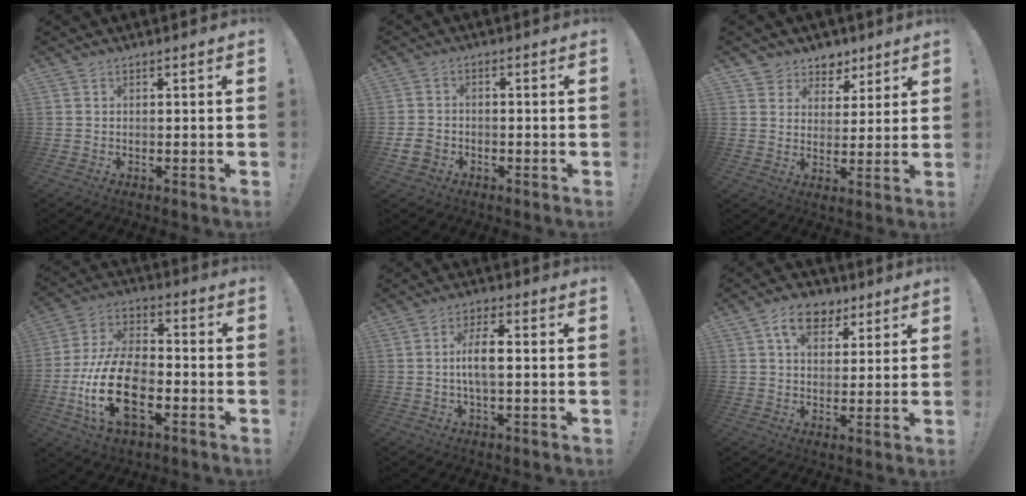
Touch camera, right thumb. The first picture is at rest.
{"total": 5.0, "force": [-2.1, 4.0, 2.2], "torque": [-0.045, 0.007, -0.039]}
{"total": 7.0, "force": [4.5, 5.4, 0.5], "torque": [-0.004, -0.037, 0.090]}
{"total": 20.6, "force": [-6.6, 12.1, 15.3], "torque": [-0.296, 0.031, -0.107]}
{"total": 7.6, "force": [-0.2, 2.5, 7.2], "torque": [-0.133, 0.003, -0.008]}
{"total": 10.2, "force": [5.1, 7.1, 5.2], "torque": [-0.076, -0.011, 0.095]}